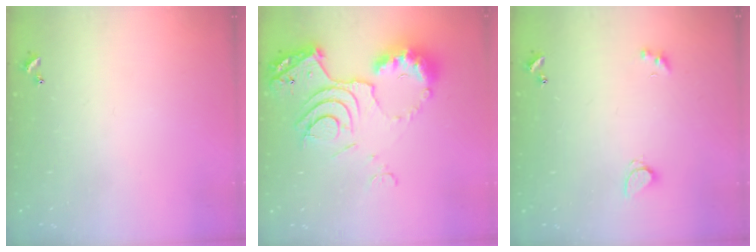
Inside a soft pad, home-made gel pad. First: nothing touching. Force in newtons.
{"total": 15.1, "press": 15.0, "slide": 1.3}
{"total": 2.1, "press": 2.0, "slide": 0.4}